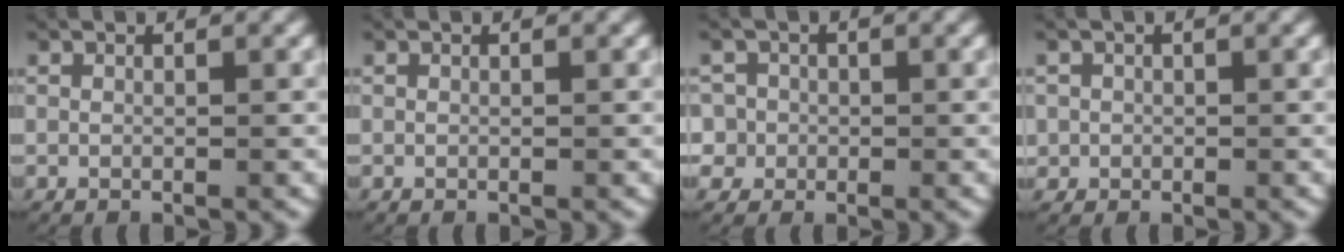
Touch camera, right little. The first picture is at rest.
{"total": 0.0}
{"total": 6.3, "force": [-1.2, 5.9, 1.7], "torque": [-0.052, -0.021, -0.026]}
{"total": 2.1, "force": [-0.4, 2.1, 0.1], "torque": [-0.004, -0.004, -0.012]}